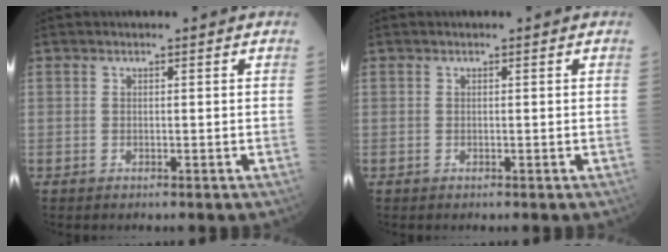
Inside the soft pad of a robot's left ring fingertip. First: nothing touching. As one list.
[{"total": 0.0}]